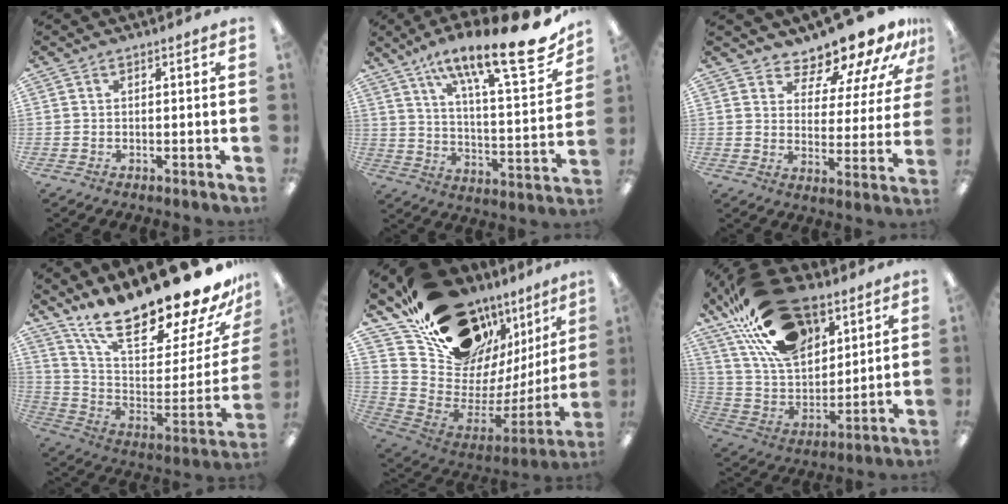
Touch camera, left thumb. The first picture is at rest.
{"total": 23.5, "force": [16.2, 5.7, 16.1], "torque": [-0.236, -0.111, 0.254]}
{"total": 13.9, "force": [12.5, 4.1, 4.6], "torque": [-0.073, -0.105, 0.213]}
{"total": 23.3, "force": [19.1, 5.0, 12.4], "torque": [-0.190, -0.149, 0.314]}
{"total": 19.4, "force": [15.3, 9.6, 6.9], "torque": [-0.109, -0.132, 0.293]}
{"total": 25.2, "force": [15.2, 13.4, 15.0], "torque": [-0.277, -0.067, 0.275]}